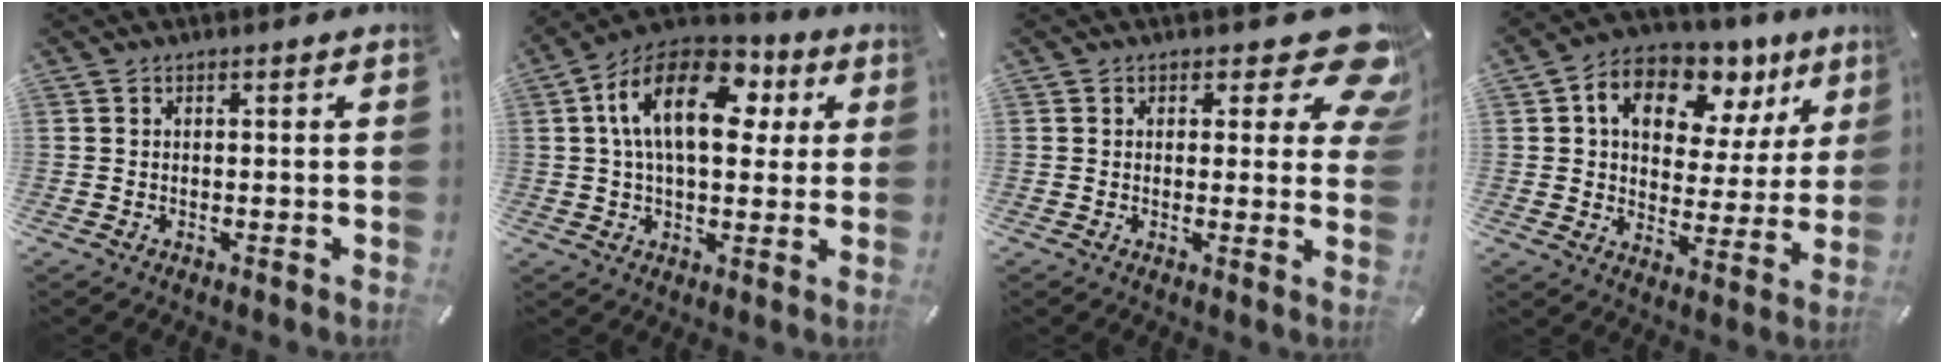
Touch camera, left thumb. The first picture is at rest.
{"total": 18.2, "force": [5.0, 10.4, 14.1], "torque": [-0.243, -0.003, 0.080]}
{"total": 11.0, "force": [6.0, 4.9, 7.8], "torque": [-0.084, -0.043, 0.104]}
{"total": 12.9, "force": [6.9, 8.8, 6.5], "torque": [-0.100, -0.042, 0.121]}